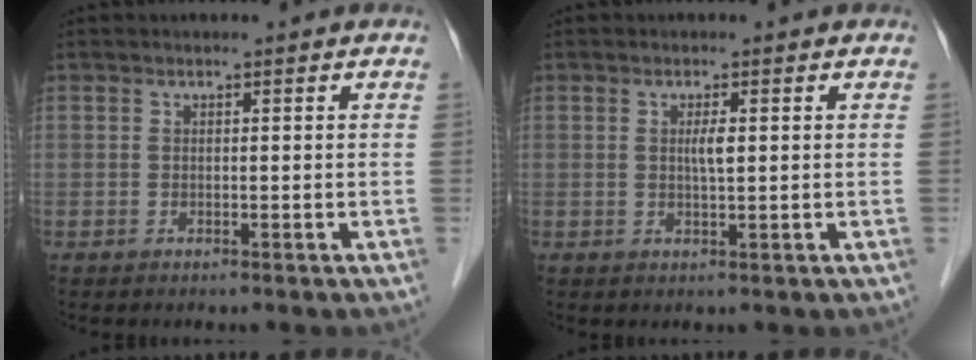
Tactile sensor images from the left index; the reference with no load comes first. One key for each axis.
{"total": 1.7, "fx": 0.3, "fy": 0.1, "fz": 1.7, "tx": -0.034, "ty": -0.001, "tz": 0.006}